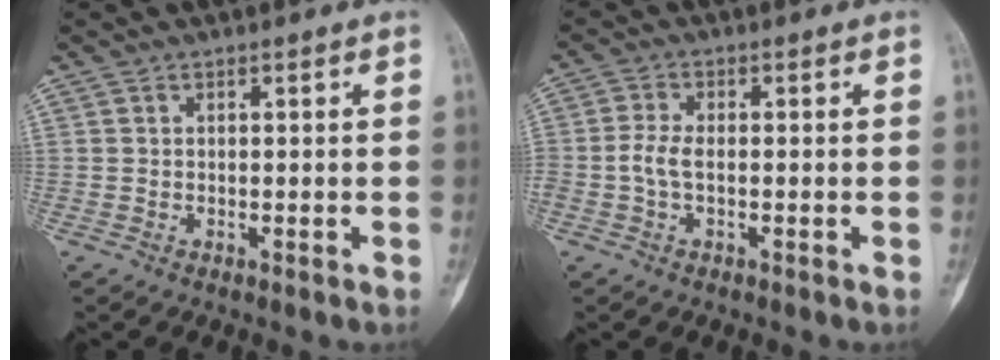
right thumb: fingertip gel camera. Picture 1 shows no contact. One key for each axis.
{"total": 3.3, "fx": -0.6, "fy": 1.6, "fz": 2.8, "tx": -0.070, "ty": 0.005, "tz": -0.015}